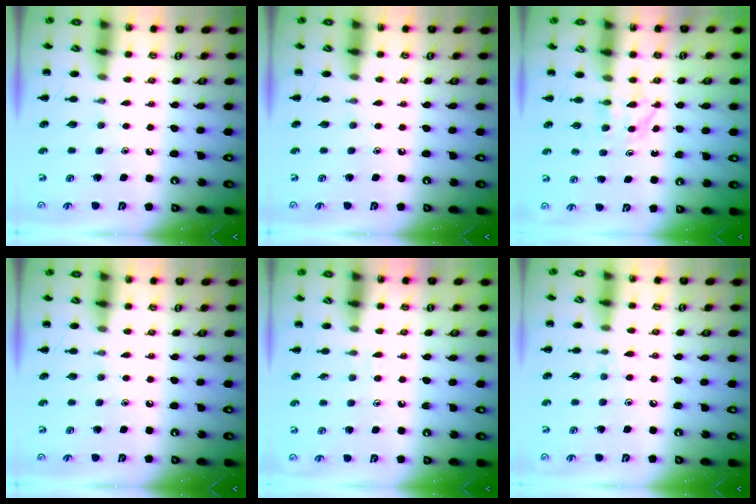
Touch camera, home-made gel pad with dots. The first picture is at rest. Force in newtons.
{"total": 0.0}
{"total": 3.3, "press": 3.1, "slide": 1.2}
{"total": 0.0}
{"total": 2.9, "press": 2.6, "slide": 1.4}
{"total": 3.9, "press": 3.7, "slide": 1.3}